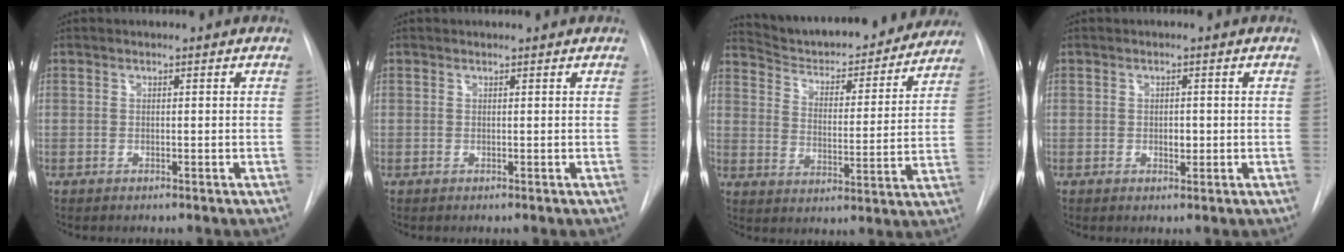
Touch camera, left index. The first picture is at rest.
{"total": 1.0, "force": [1.0, 0.0, 0.1], "torque": [-0.006, 0.009, 0.013]}
{"total": 22.4, "force": [20.8, 4.7, 6.9], "torque": [-0.100, -0.020, 0.283]}
{"total": 1.5, "force": [-0.1, 0.9, 1.1], "torque": [-0.014, 0.000, 0.001]}